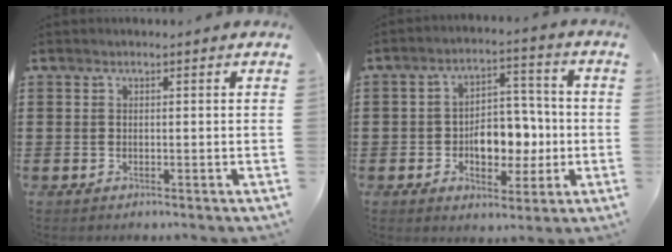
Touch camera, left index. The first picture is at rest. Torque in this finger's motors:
{"motor_torque": [1.33, 0.20, 0.32, 0.11]}